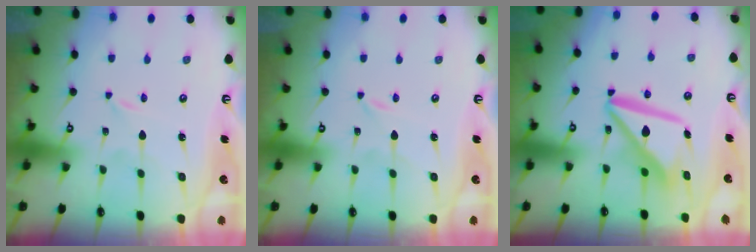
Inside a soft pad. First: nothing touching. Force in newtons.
{"total": 0.0}
{"total": 13.3, "press": 13.2, "slide": 1.5}